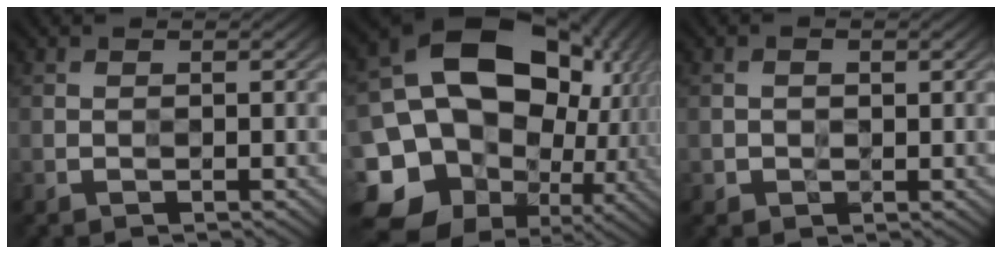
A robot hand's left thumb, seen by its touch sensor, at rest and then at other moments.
{"total": 20.2, "force": [-0.2, 16.0, 12.3], "torque": [-0.272, -0.035, 0.028]}
{"total": 1.3, "force": [0.0, 1.2, 0.6], "torque": [-0.014, -0.006, 0.000]}